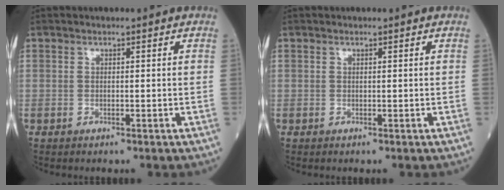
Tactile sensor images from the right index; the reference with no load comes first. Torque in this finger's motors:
{"motor_torque": [-0.10, -0.06, -0.03, -0.01]}